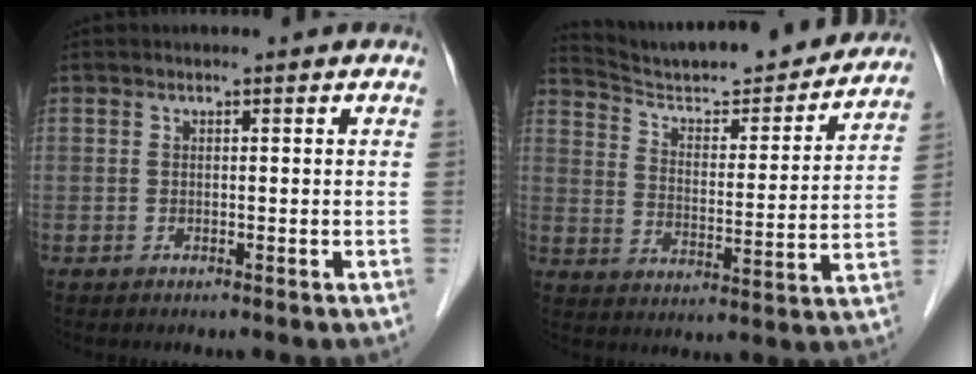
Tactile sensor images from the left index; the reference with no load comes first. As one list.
[{"total": 21.3, "force": [20.0, 2.6, 7.0], "torque": [-0.107, -0.026, 0.281]}]